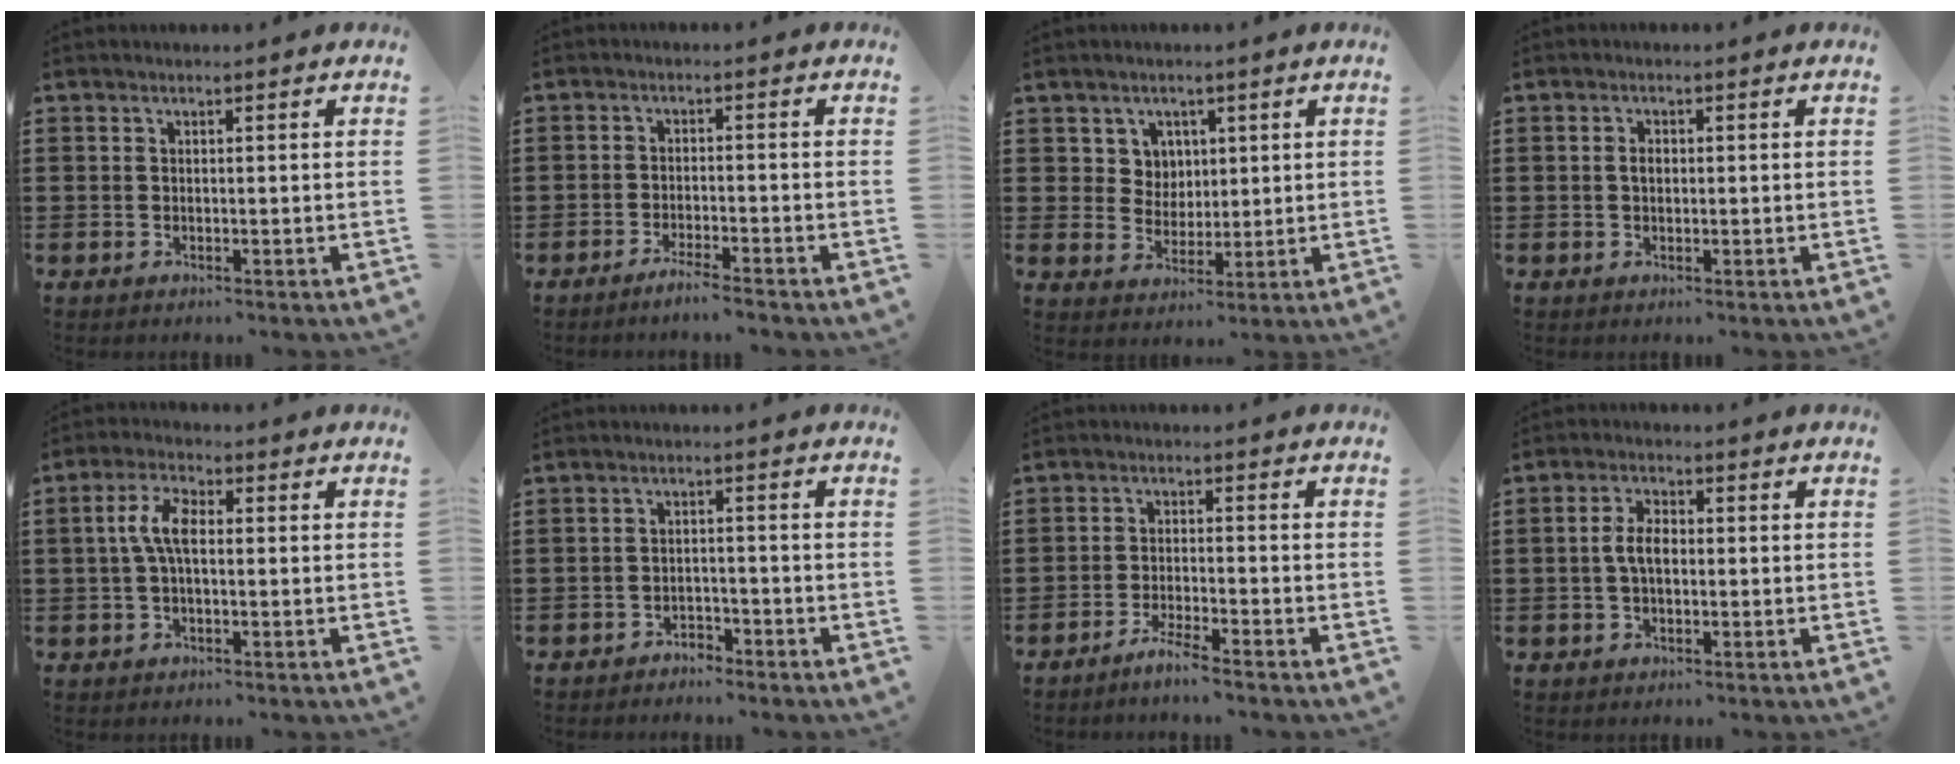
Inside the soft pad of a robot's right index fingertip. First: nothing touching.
{"total": 2.8, "force": [-2.5, -0.4, 1.2], "torque": [-0.019, -0.001, -0.048]}
{"total": 4.5, "force": [2.0, 3.9, 0.6], "torque": [-0.026, 0.012, 0.036]}
{"total": 1.5, "force": [0.0, 0.9, 1.2], "torque": [-0.025, 0.006, -0.001]}
{"total": 5.5, "force": [0.2, 2.3, 4.9], "torque": [-0.107, 0.006, -0.004]}
{"total": 2.4, "force": [-2.3, 0.4, -0.1], "torque": [-0.007, 0.000, -0.051]}
{"total": 3.4, "force": [-3.1, -0.5, 1.4], "torque": [-0.030, -0.003, -0.059]}
{"total": 4.0, "force": [-0.1, 2.1, 3.4], "torque": [-0.080, 0.002, -0.009]}